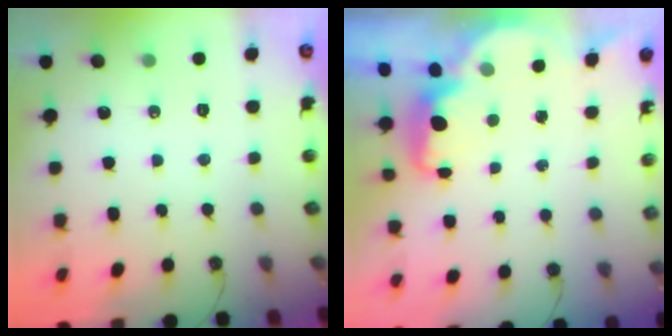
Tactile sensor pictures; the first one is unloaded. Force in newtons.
{"total": 2.2, "press": 2.1, "slide": 0.6}